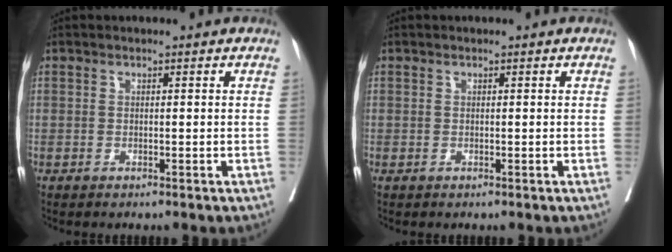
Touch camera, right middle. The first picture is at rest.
{"total": 0.0}